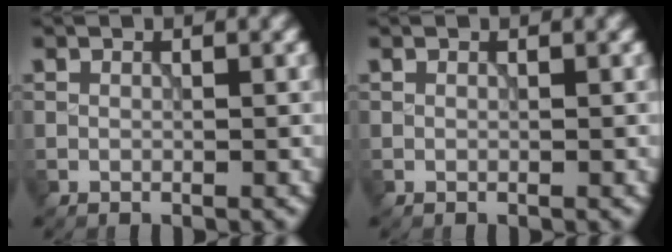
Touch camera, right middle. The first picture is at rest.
{"total": 0.0}